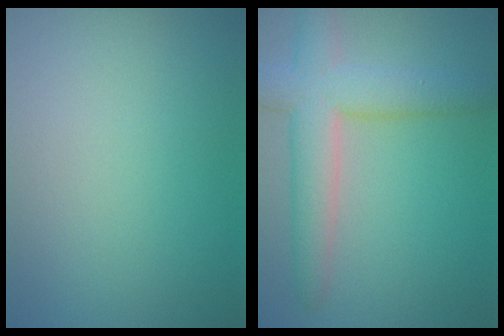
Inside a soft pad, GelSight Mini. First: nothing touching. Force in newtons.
{"total": 6.5, "press": 6.5, "slide": 0.5}